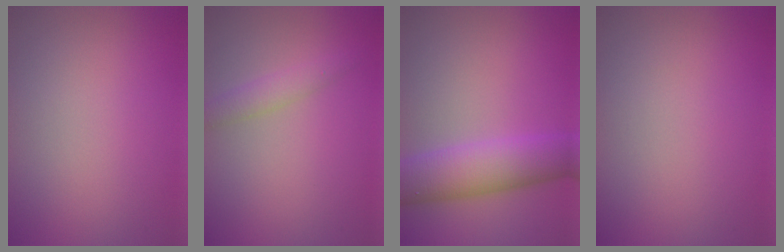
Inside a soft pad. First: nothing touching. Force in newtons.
{"total": 1.6, "press": 1.6, "slide": 0.1}
{"total": 6.3, "press": 6.3, "slide": 0.3}
{"total": 0.0}